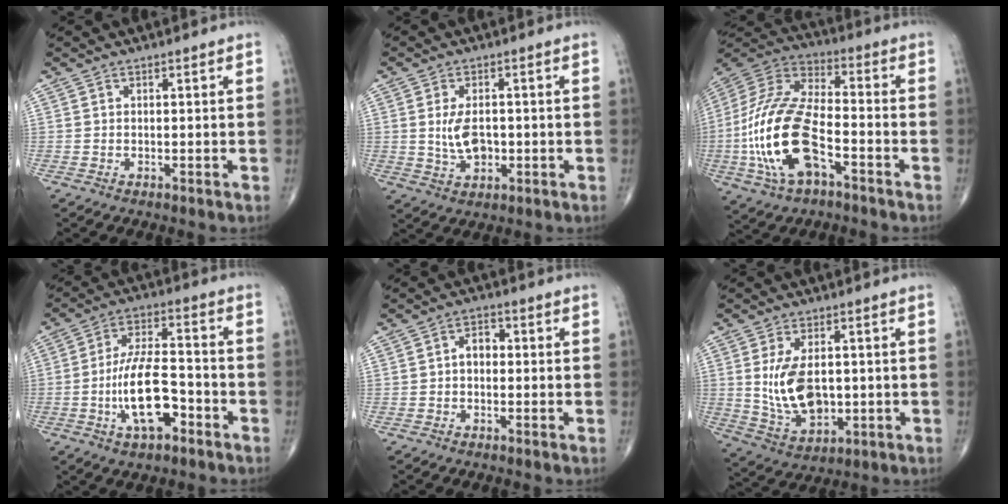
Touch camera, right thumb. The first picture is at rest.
{"total": 5.7, "force": [-0.1, 3.5, 4.6], "torque": [-0.078, -0.004, 0.004]}
{"total": 20.9, "force": [-6.3, 9.9, 17.3], "torque": [-0.370, 0.029, -0.114]}
{"total": 12.8, "force": [-4.5, 5.4, 10.7], "torque": [-0.194, 0.033, -0.081]}
{"total": 3.2, "force": [-0.2, 2.3, 2.3], "torque": [-0.026, 0.015, -0.012]}
{"total": 11.2, "force": [0.7, 6.6, 9.0], "torque": [-0.156, -0.012, 0.028]}